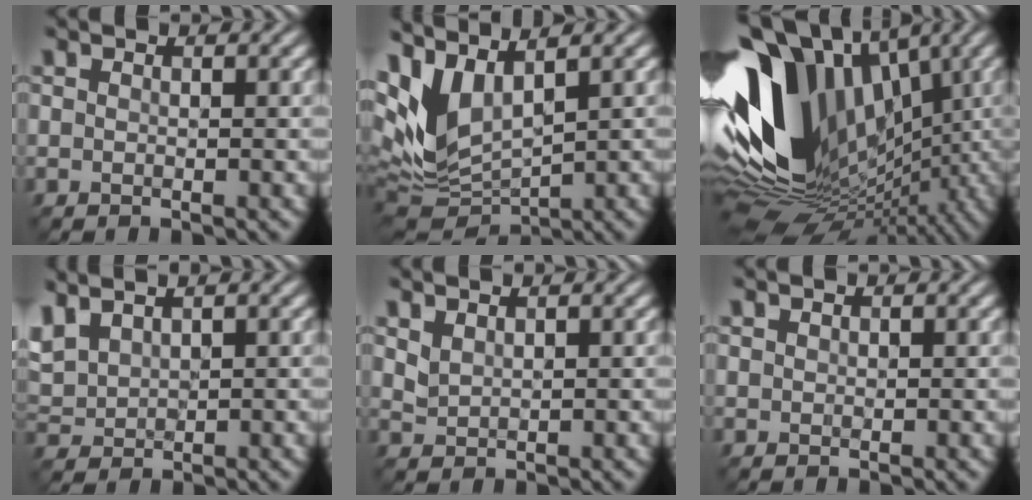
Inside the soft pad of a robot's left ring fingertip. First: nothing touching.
{"total": 7.1, "force": [2.7, 3.4, 5.6], "torque": [-0.142, -0.002, 0.068]}
{"total": 15.9, "force": [0.3, 11.1, 11.3], "torque": [-0.226, 0.018, 0.006]}
{"total": 2.8, "force": [1.8, 1.5, 1.5], "torque": [-0.052, 0.014, 0.049]}
{"total": 0.9, "force": [0.8, 0.3, 0.4], "torque": [-0.014, 0.002, 0.028]}
{"total": 0.0}